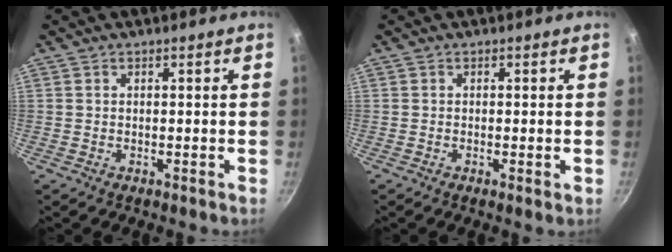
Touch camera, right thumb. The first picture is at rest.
{"total": 0.9, "force": [-0.2, 0.1, 0.9], "torque": [-0.016, -0.002, -0.005]}